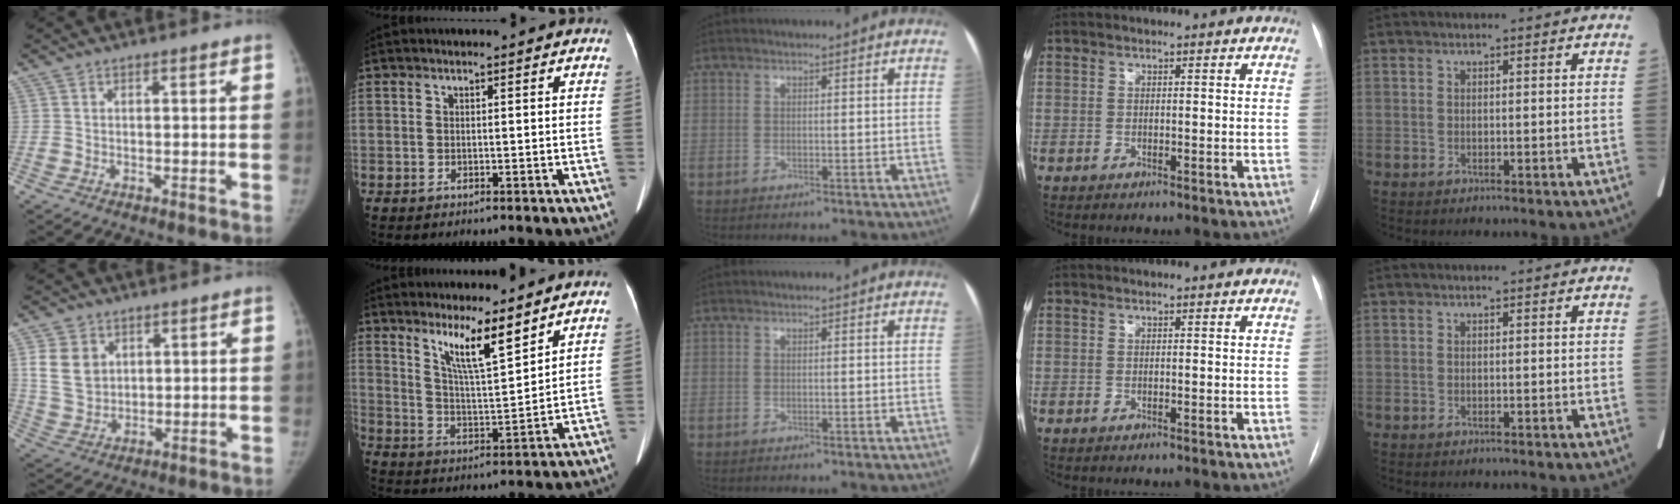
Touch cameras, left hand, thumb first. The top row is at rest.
{"thumb": {"total": 8.2, "force": [2.9, 6.4, 4.3], "torque": [-0.059, -0.012, 0.067]}, "index": {"total": 8.4, "force": [6.2, 0.4, 5.7], "torque": [-0.109, -0.015, 0.115]}}